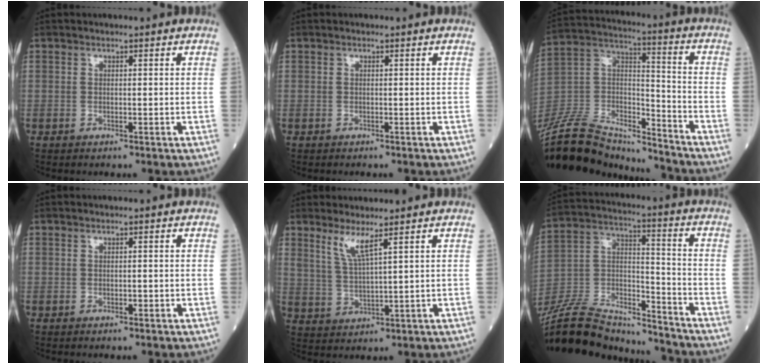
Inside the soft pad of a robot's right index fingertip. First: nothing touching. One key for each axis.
{"total": 0.0}
{"total": 23.3, "fx": -21.6, "fy": 4.9, "fz": 7.4, "tx": -0.182, "ty": 0.010, "tz": -0.375}
{"total": 0.6, "fx": -0.2, "fy": 0.2, "fz": 0.5, "tx": -0.005, "ty": 0.001, "tz": -0.002}
{"total": 4.3, "fx": 3.0, "fy": -0.1, "fz": 3.1, "tx": -0.068, "ty": -0.011, "tz": 0.067}
{"total": 22.0, "fx": -20.6, "fy": 3.7, "fz": 6.6, "tx": -0.165, "ty": 0.007, "tz": -0.357}